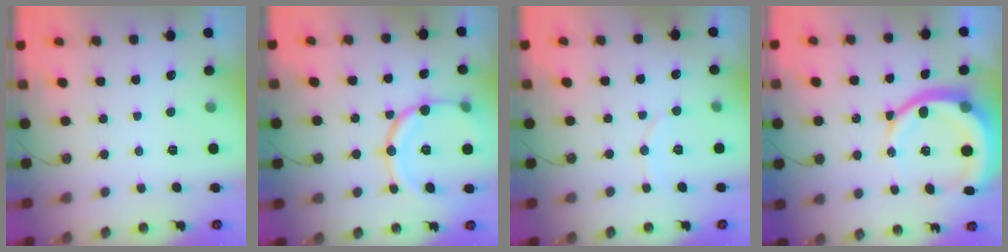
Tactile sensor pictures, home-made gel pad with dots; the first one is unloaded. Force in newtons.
{"total": 16.3, "press": 16.3, "slide": 1.1}
{"total": 4.6, "press": 4.5, "slide": 1.2}
{"total": 15.2, "press": 15.1, "slide": 1.6}